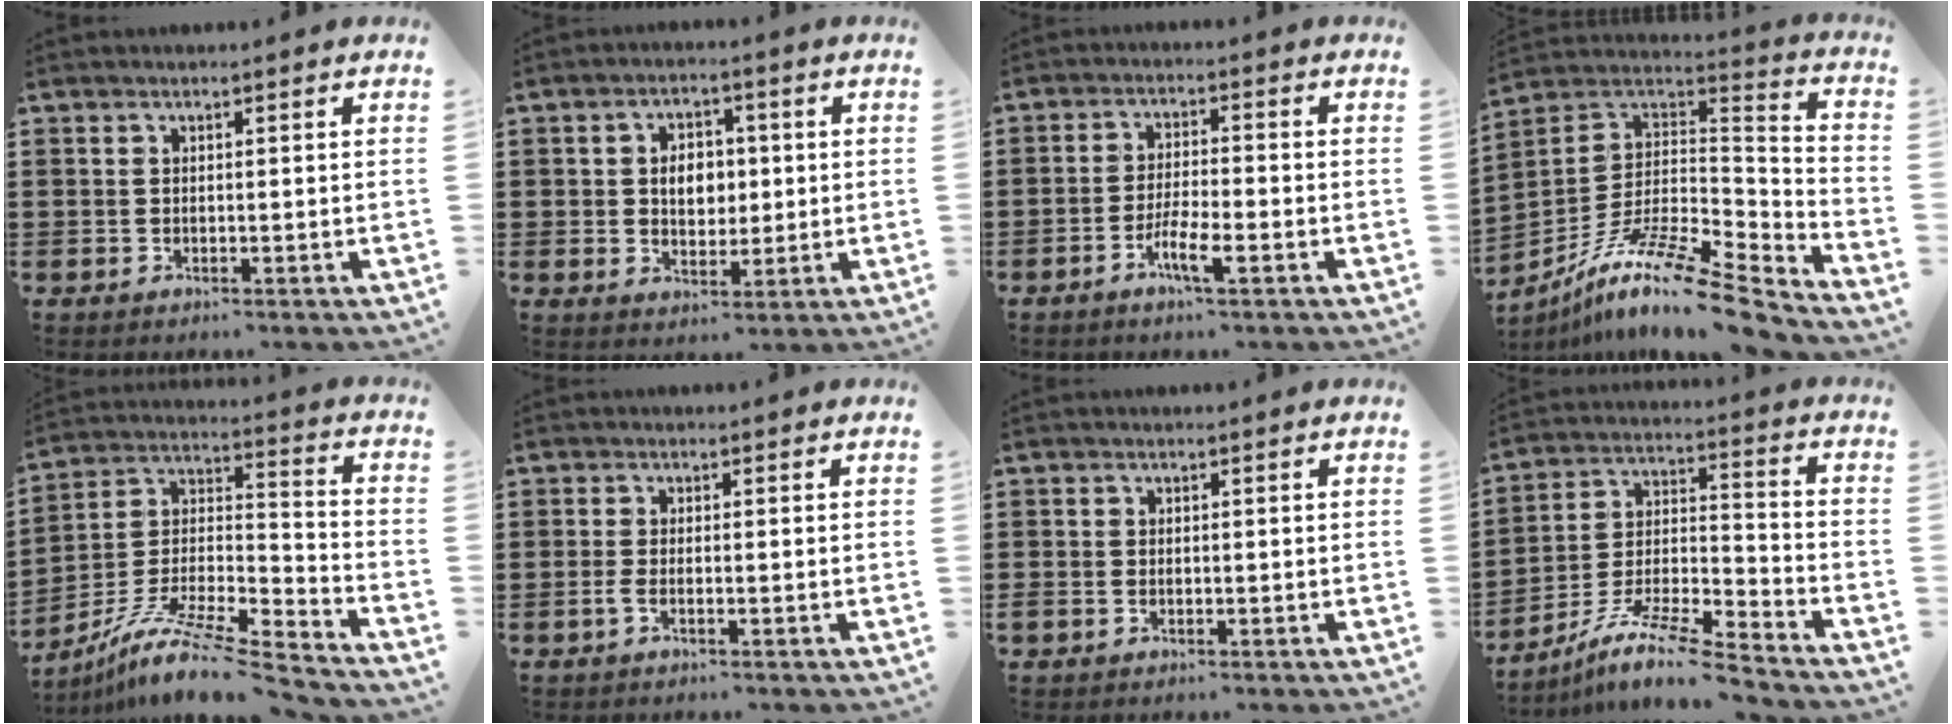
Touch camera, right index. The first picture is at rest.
{"total": 4.7, "force": [0.3, 3.3, 3.3], "torque": [-0.057, 0.005, -0.003]}
{"total": 4.8, "force": [-2.4, 0.9, 4.0], "torque": [-0.080, -0.002, -0.047]}
{"total": 13.0, "force": [-9.2, 1.6, 9.0], "torque": [-0.171, 0.002, -0.177]}
{"total": 10.9, "force": [-8.8, 1.3, 6.3], "torque": [-0.127, 0.003, -0.175]}
{"total": 1.5, "force": [-0.8, 0.2, 1.2], "torque": [-0.037, -0.007, -0.018]}
{"total": 0.7, "force": [-0.5, 0.4, 0.3], "torque": [-0.008, -0.003, -0.009]}
{"total": 10.5, "force": [-9.0, 0.7, 5.3], "torque": [-0.102, 0.008, -0.181]}